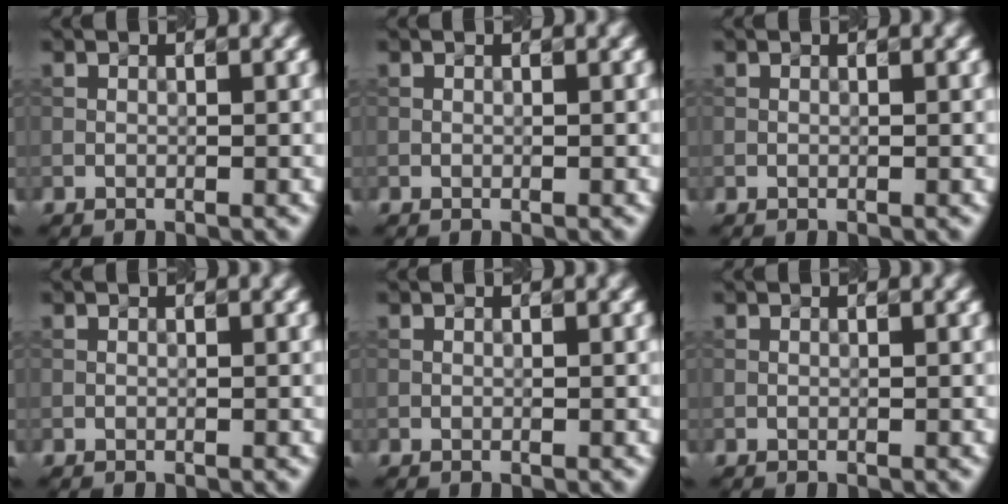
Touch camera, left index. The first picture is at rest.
{"total": 0.0}
{"total": 0.0}
{"total": 0.0}
{"total": 0.0}
{"total": 0.0}